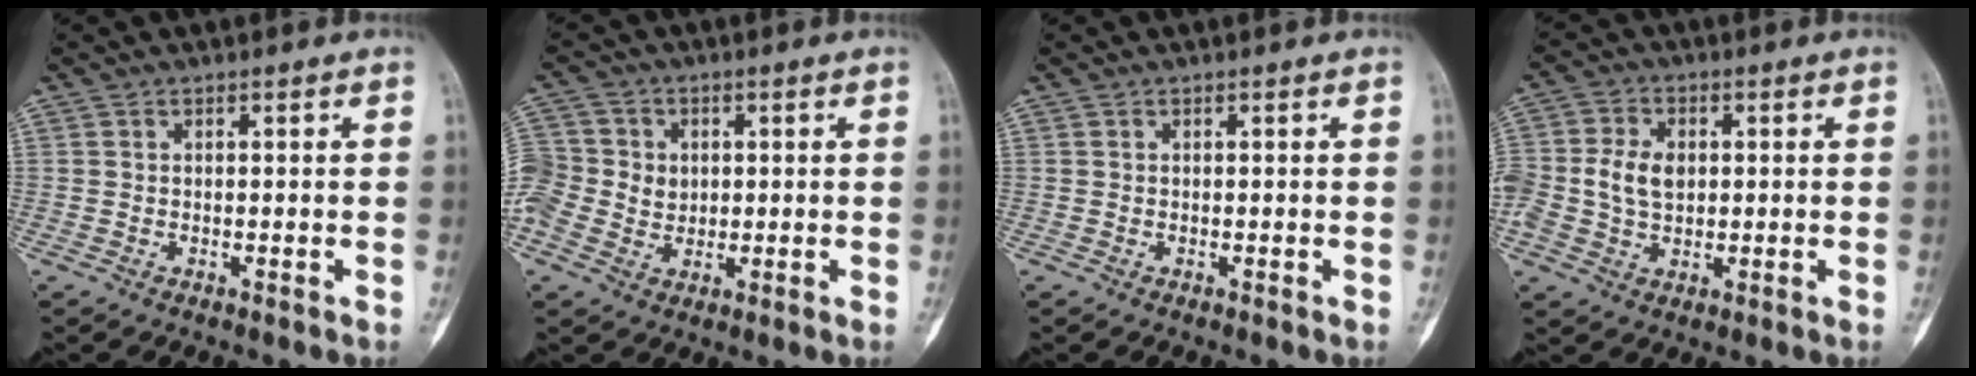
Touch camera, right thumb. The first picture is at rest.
{"total": 11.9, "force": [0.3, 10.9, 4.8], "torque": [-0.109, 0.022, 0.008]}
{"total": 0.0}
{"total": 7.9, "force": [0.2, 5.8, 5.3], "torque": [-0.107, 0.011, 0.005]}